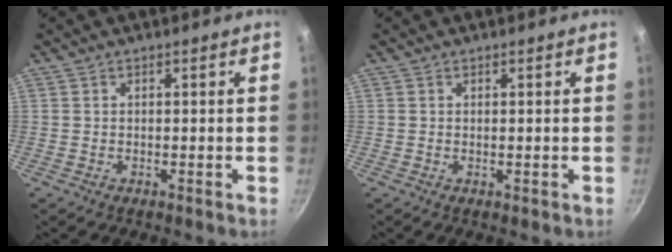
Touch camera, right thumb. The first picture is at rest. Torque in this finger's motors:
{"motor_torque": [0.23, 0.05, -0.22, -0.05, 0.02]}